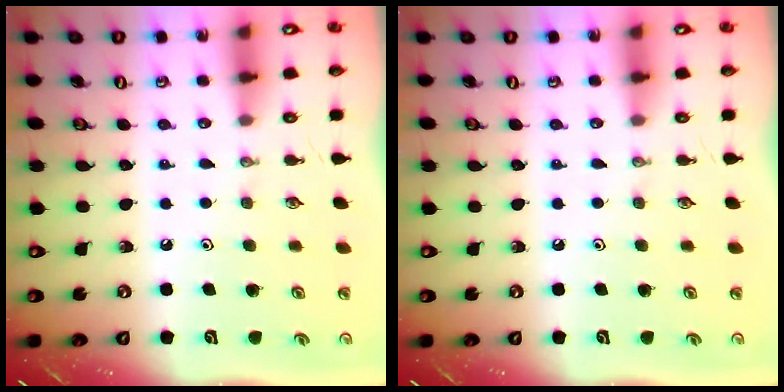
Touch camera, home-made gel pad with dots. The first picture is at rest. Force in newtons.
{"total": 0.0}